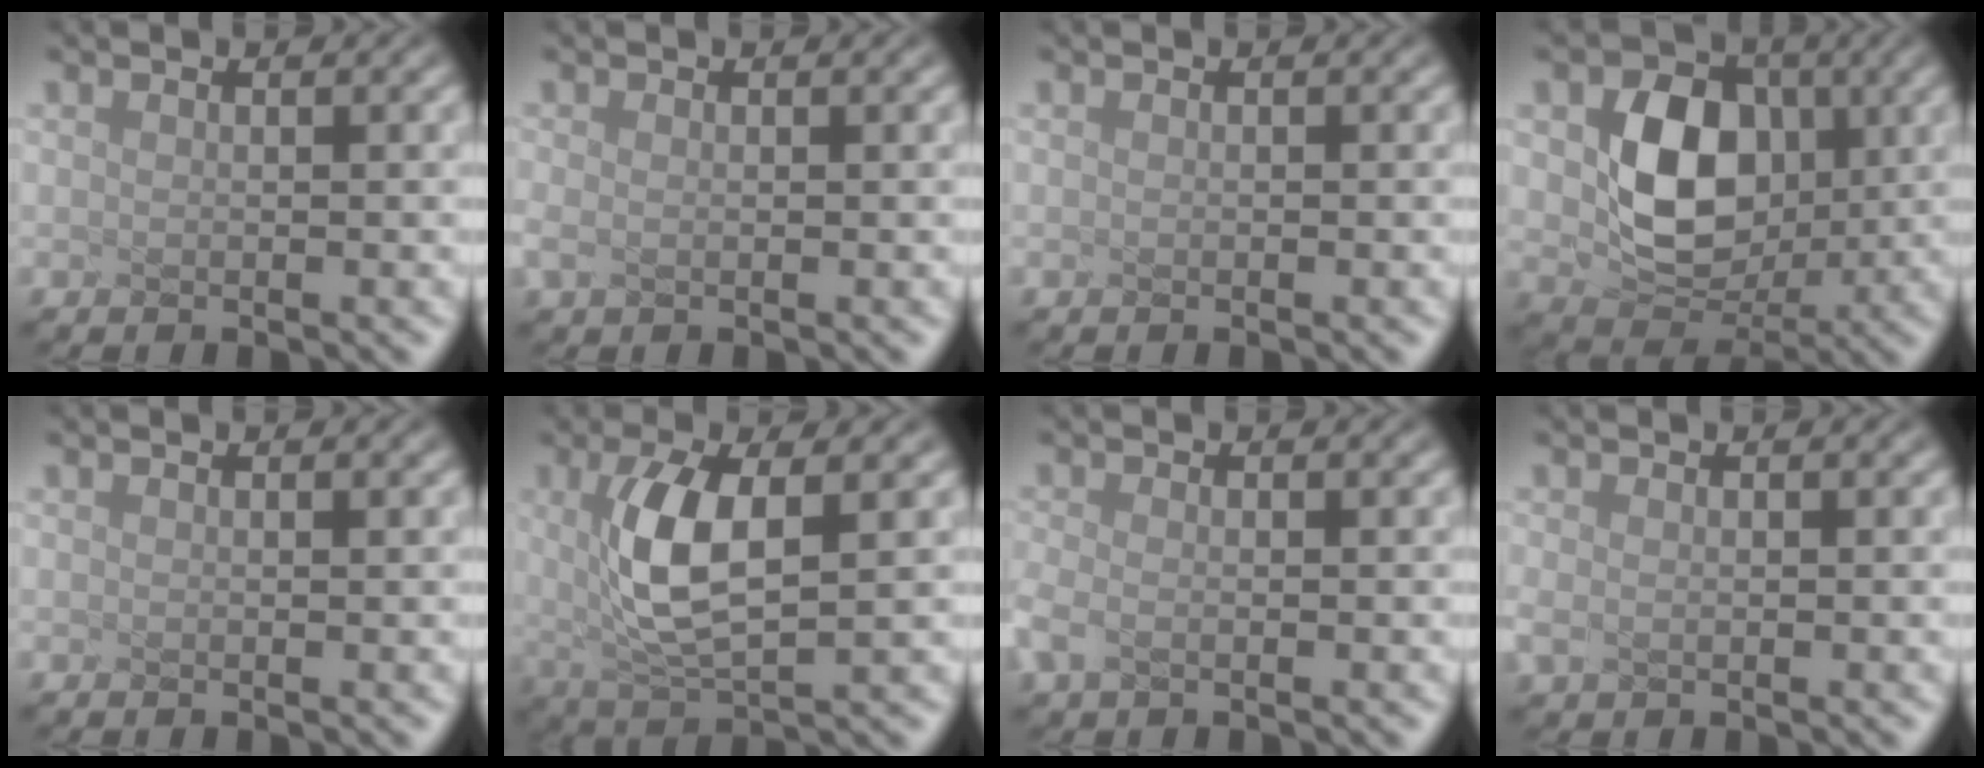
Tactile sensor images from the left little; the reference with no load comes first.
{"total": 0.8, "force": [-0.6, -0.4, -0.1], "torque": [-0.026, -0.001, 0.011]}
{"total": 0.0}
{"total": 5.9, "force": [-0.6, 4.5, 3.7], "torque": [-0.104, -0.017, 0.036]}
{"total": 0.0}
{"total": 4.7, "force": [-0.4, 1.2, 4.6], "torque": [-0.137, -0.012, 0.037]}
{"total": 1.4, "force": [-1.2, -0.6, 0.1], "torque": [-0.033, 0.000, 0.013]}
{"total": 0.8, "force": [-0.6, -0.5, -0.2], "torque": [-0.025, -0.004, 0.017]}